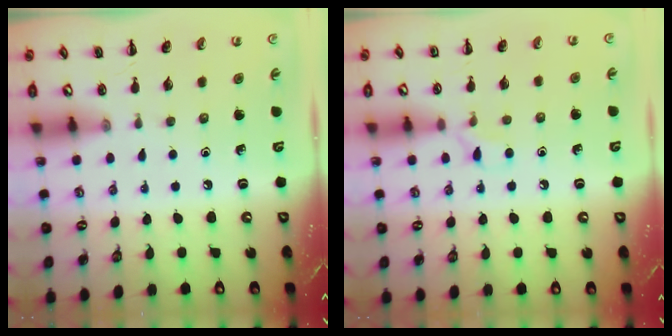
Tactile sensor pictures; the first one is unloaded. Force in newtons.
{"total": 4.8, "press": 4.6, "slide": 1.2}